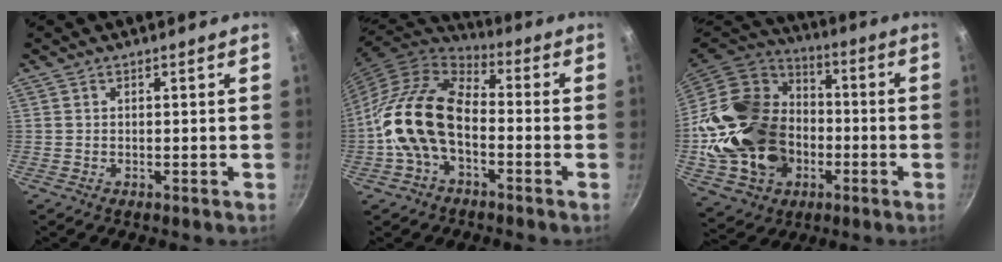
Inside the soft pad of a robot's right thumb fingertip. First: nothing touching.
{"total": 16.3, "force": [-3.7, 10.0, 12.4], "torque": [-0.210, 0.044, -0.085]}
{"total": 27.4, "force": [-4.1, 21.5, 16.5], "torque": [-0.285, 0.053, -0.052]}